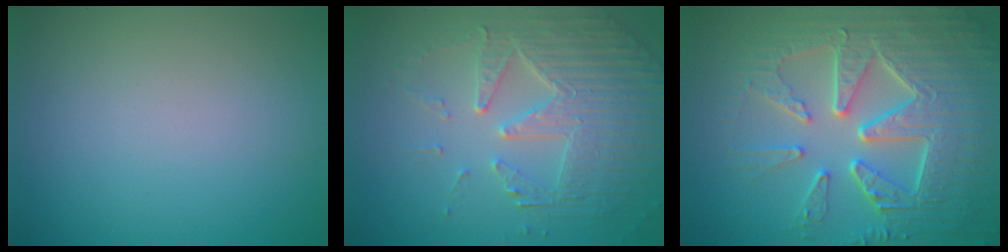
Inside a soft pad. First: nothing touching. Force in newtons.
{"total": 5.7, "press": 4.7, "slide": 3.3}
{"total": 8.9, "press": 6.5, "slide": 6.1}